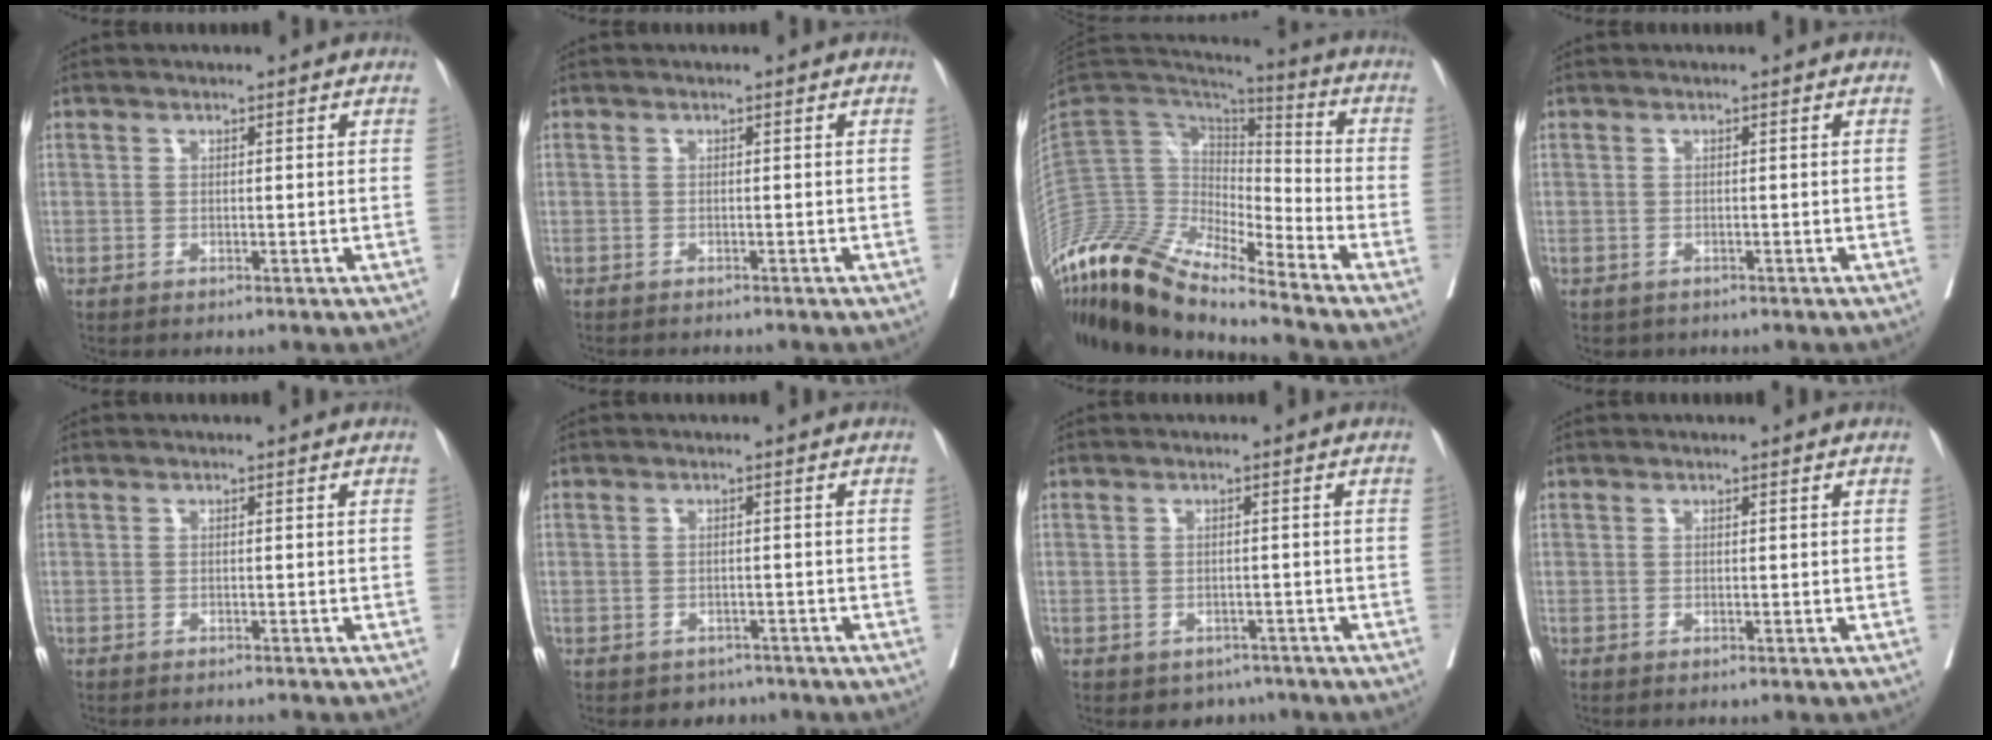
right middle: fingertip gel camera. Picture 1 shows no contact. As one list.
[{"total": 2.5, "force": [-2.4, 0.3, 0.8], "torque": [-0.009, -0.003, -0.030]}, {"total": 17.8, "force": [-15.2, 2.5, 9.0], "torque": [-0.171, 0.042, -0.286]}, {"total": 1.3, "force": [-0.8, 0.9, 0.3], "torque": [-0.009, 0.000, -0.007]}, {"total": 3.3, "force": [-3.2, 0.0, 1.0], "torque": [-0.006, -0.005, -0.042]}, {"total": 2.7, "force": [-2.1, 1.7, -0.2], "torque": [0.002, 0.006, -0.032]}, {"total": 3.1, "force": [-2.4, 2.0, 0.4], "torque": [0.004, 0.008, -0.028]}, {"total": 0.0}]